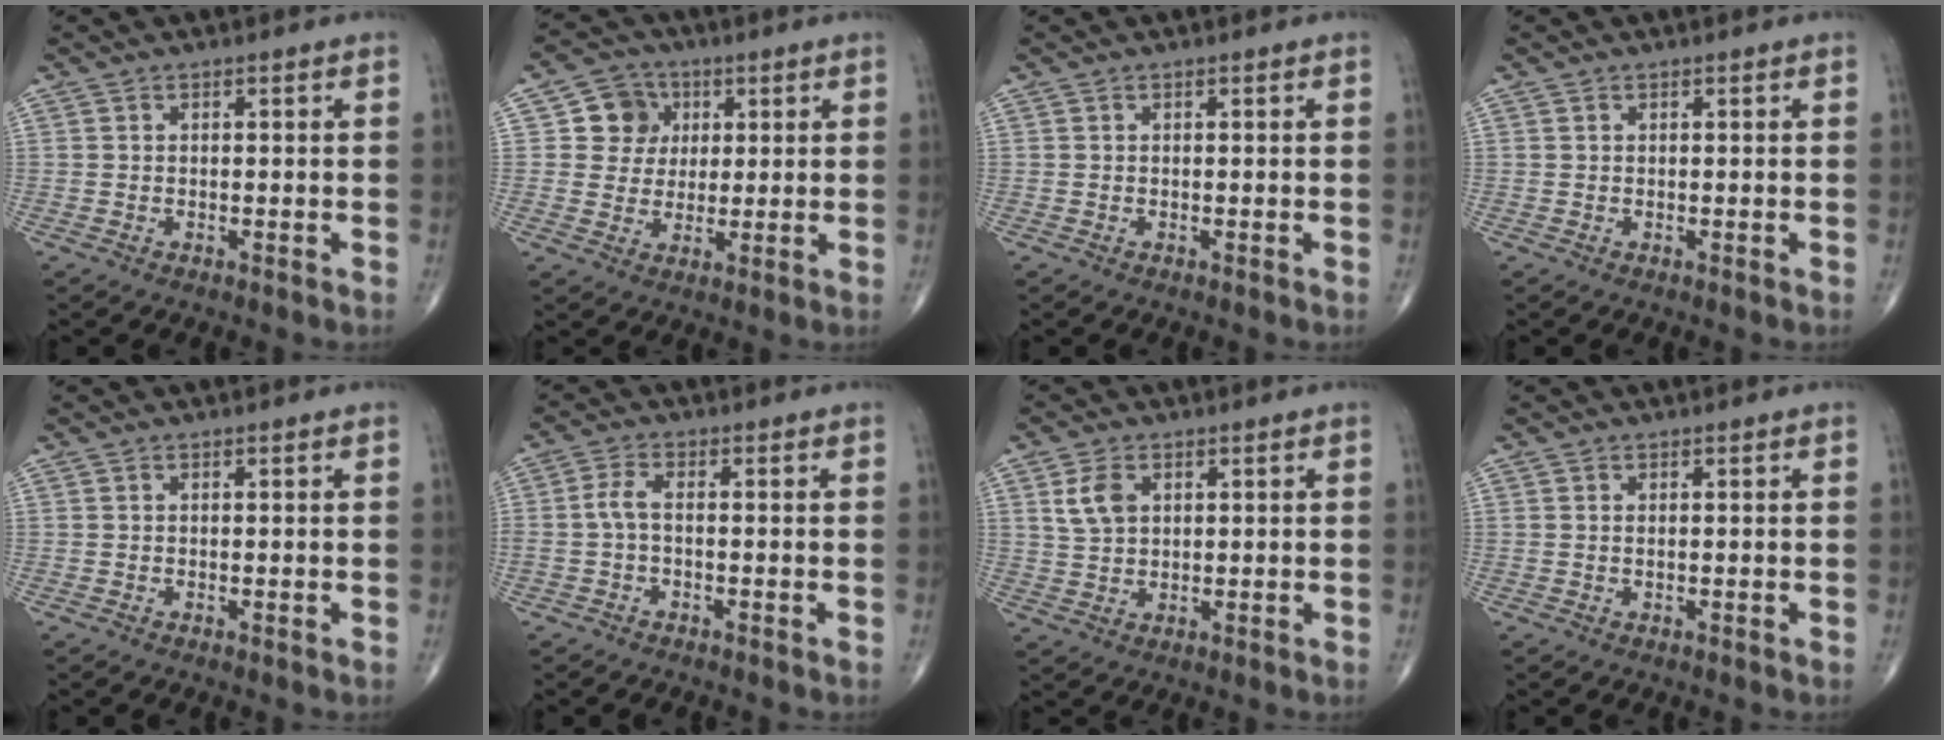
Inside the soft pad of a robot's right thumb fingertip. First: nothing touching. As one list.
[{"total": 7.2, "force": [2.0, 6.6, 2.0], "torque": [0.005, 0.001, 0.029]}, {"total": 0.0}, {"total": 0.0}, {"total": 0.0}, {"total": 3.0, "force": [-0.6, 1.2, 2.7], "torque": [-0.063, 0.007, -0.017]}, {"total": 5.0, "force": [1.8, 3.2, 3.3], "torque": [-0.055, -0.003, 0.039]}, {"total": 0.0}]